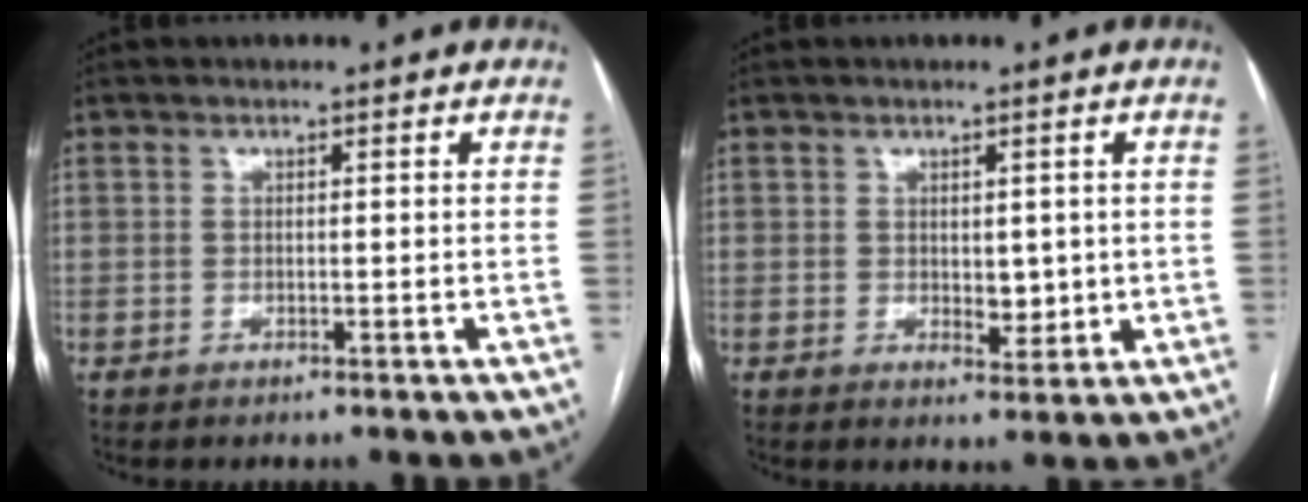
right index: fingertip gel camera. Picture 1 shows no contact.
{"total": 3.5, "force": [0.2, 2.1, 2.8], "torque": [-0.034, -0.005, 0.010]}